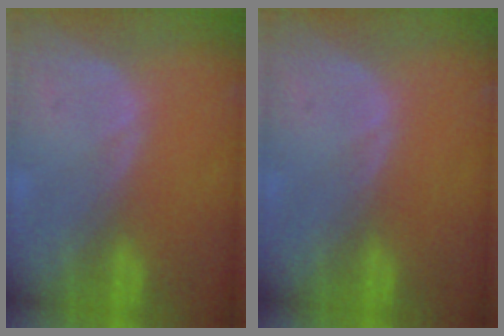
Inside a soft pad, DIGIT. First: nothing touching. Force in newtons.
{"total": 0.0}